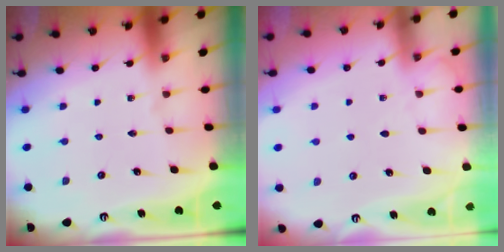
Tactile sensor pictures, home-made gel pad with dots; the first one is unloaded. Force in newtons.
{"total": 4.0, "press": 4.0, "slide": 0.5}